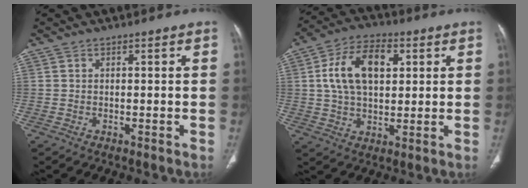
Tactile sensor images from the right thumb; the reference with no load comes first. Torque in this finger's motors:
{"motor_torque": [1.13, 2.21, 1.57, 0.31, 0.13]}